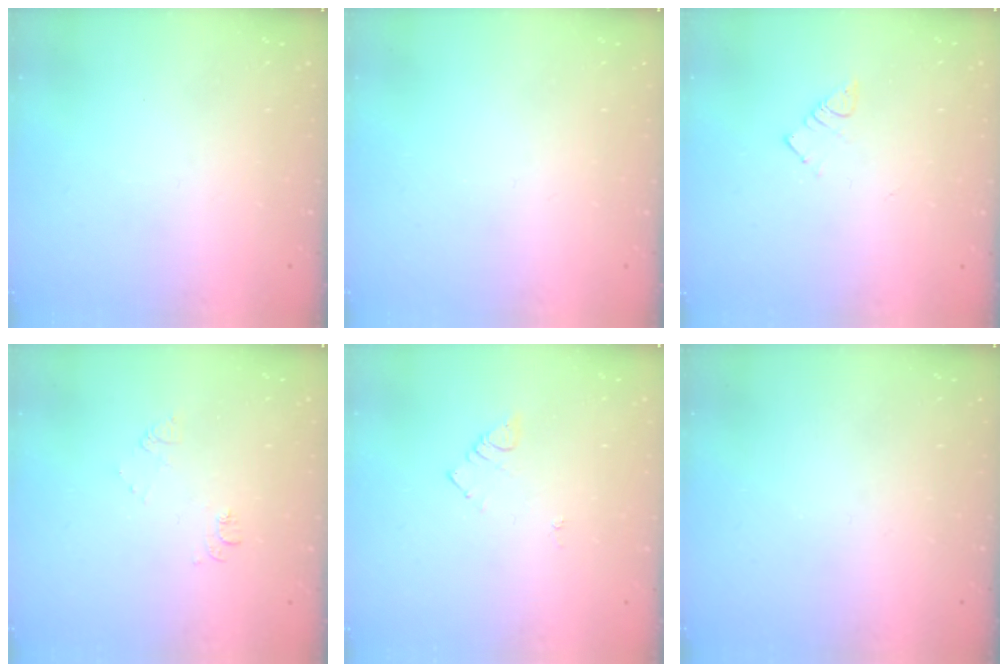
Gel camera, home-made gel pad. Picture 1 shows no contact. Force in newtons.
{"total": 0.0}
{"total": 3.9, "press": 3.9, "slide": 0.2}
{"total": 6.9, "press": 6.8, "slide": 0.8}
{"total": 4.0, "press": 4.0, "slide": 0.5}
{"total": 0.0}